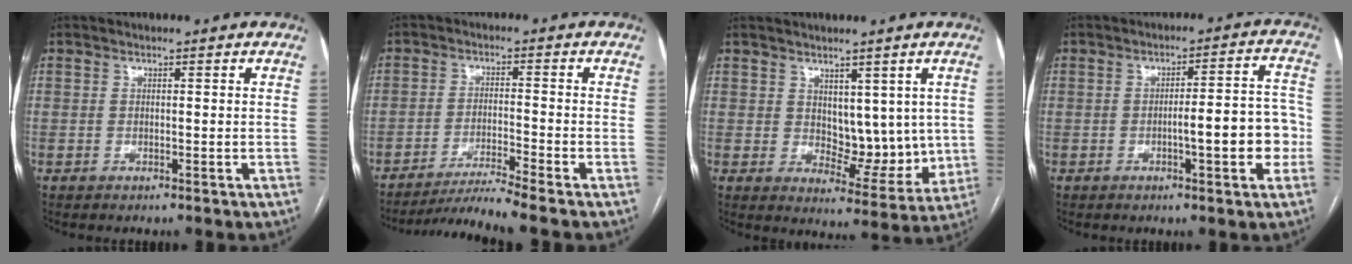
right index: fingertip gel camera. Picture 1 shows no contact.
{"total": 6.8, "force": [-5.9, -2.6, 2.3], "torque": [-0.039, -0.027, -0.108]}
{"total": 5.0, "force": [0.6, 3.1, 3.9], "torque": [-0.041, -0.005, 0.018]}
{"total": 8.6, "force": [-1.9, 1.7, 8.2], "torque": [-0.105, 0.024, -0.022]}